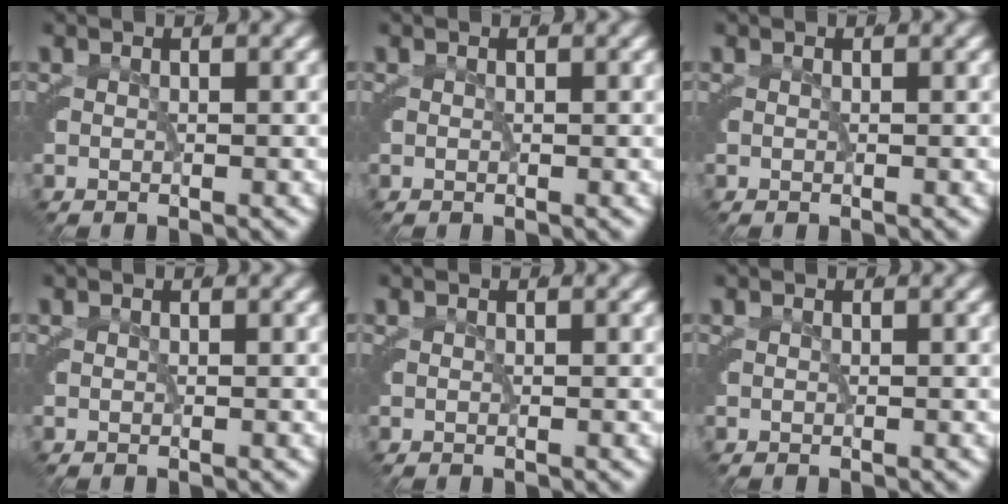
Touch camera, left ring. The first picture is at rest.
{"total": 0.0}
{"total": 0.0}
{"total": 0.0}
{"total": 0.0}
{"total": 0.0}